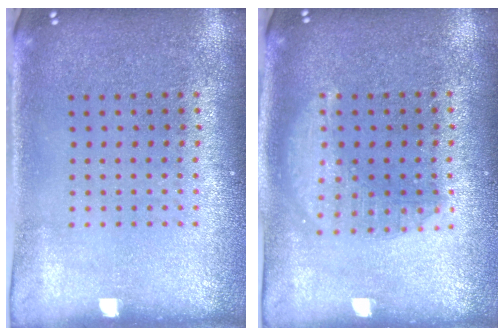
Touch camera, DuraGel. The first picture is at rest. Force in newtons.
{"total": 1.4, "press": 1.4, "slide": 0.2}